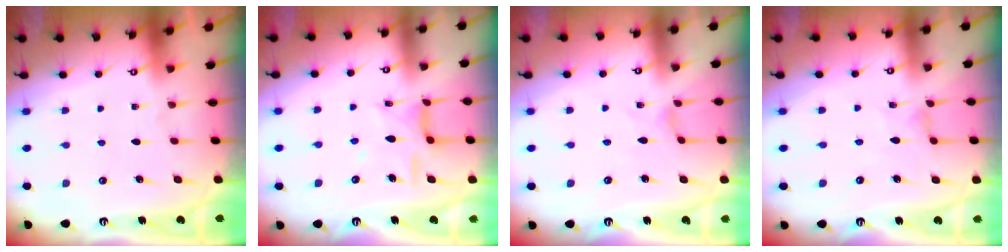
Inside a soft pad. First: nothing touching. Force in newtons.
{"total": 10.3, "press": 10.3, "slide": 0.7}
{"total": 0.0}
{"total": 0.0}